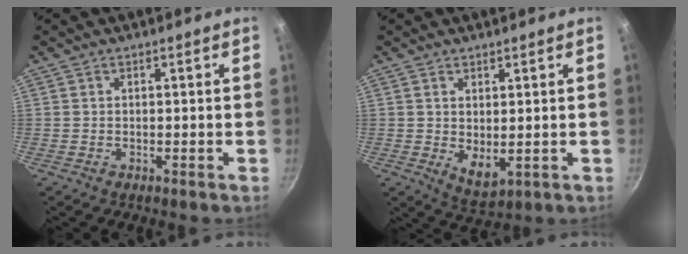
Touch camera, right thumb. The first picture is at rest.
{"total": 5.1, "force": [0.8, 2.6, 4.3], "torque": [-0.065, -0.023, 0.024]}